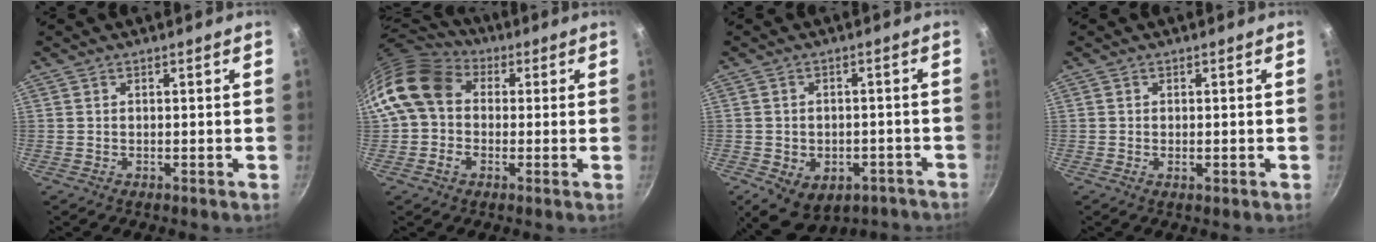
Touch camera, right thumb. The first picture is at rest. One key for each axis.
{"total": 13.8, "fx": 1.6, "fy": 11.0, "fz": 8.3, "tx": -0.153, "ty": 0.024, "tz": 0.013}
{"total": 11.0, "fx": -5.3, "fy": 7.5, "fz": 6.0, "tx": -0.073, "ty": 0.017, "tz": -0.054}
{"total": 1.3, "fx": -0.3, "fy": 0.6, "fz": 1.1, "tx": -0.018, "ty": -0.001, "tz": -0.005}